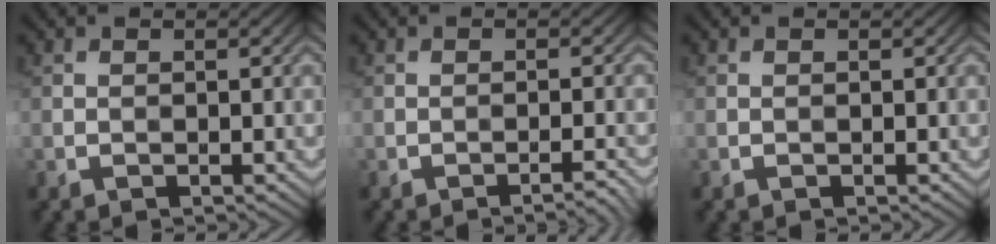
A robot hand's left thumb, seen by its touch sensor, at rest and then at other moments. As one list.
[{"total": 2.0, "force": [-1.4, 0.2, 1.3], "torque": [-0.014, 0.007, -0.028]}, {"total": 0.0}]